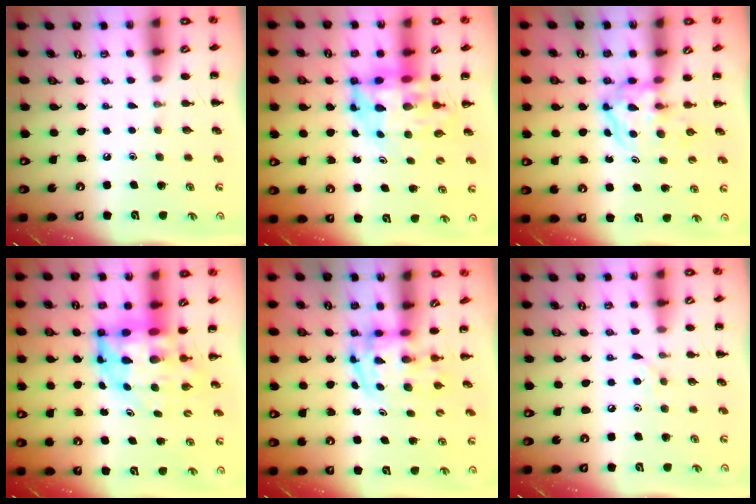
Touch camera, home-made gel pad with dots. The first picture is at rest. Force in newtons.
{"total": 7.5, "press": 7.1, "slide": 2.4}
{"total": 3.9, "press": 3.9, "slide": 0.4}
{"total": 8.2, "press": 7.9, "slide": 2.1}
{"total": 3.6, "press": 3.6, "slide": 0.6}
{"total": 4.7, "press": 4.3, "slide": 1.8}